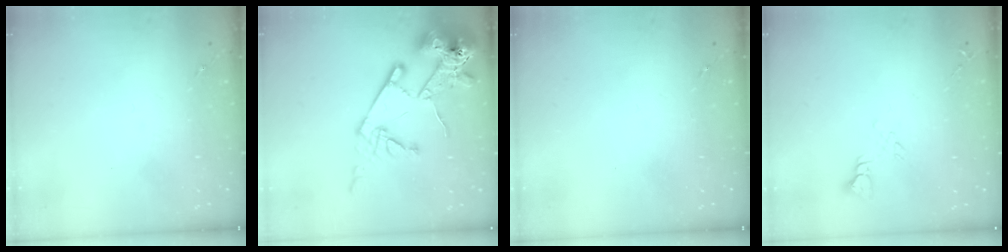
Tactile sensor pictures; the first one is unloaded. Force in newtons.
{"total": 22.8, "press": 22.6, "slide": 2.9}
{"total": 0.0}
{"total": 4.3, "press": 4.3, "slide": 0.5}